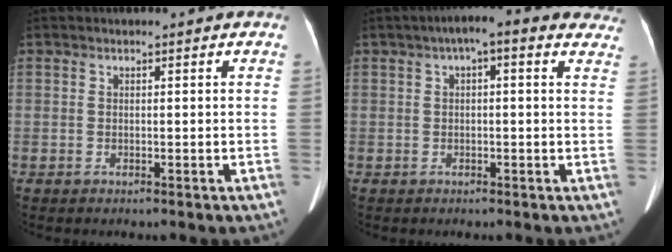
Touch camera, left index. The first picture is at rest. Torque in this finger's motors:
{"motor_torque": [0.01, -0.14, 0.04, 0.00]}